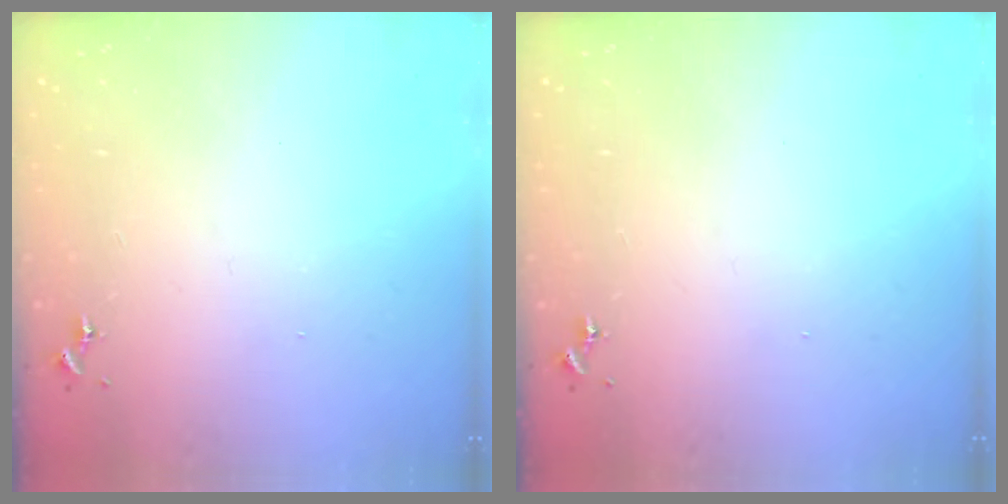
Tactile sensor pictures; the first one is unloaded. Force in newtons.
{"total": 0.0}